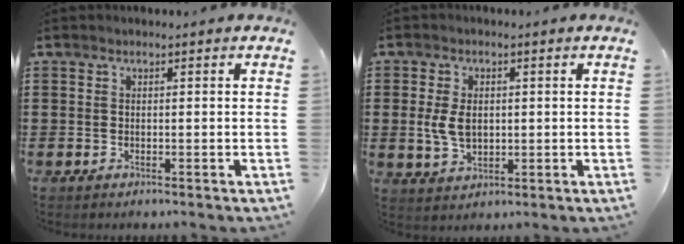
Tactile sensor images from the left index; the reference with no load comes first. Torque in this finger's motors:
{"motor_torque": [0.57, 0.42, 0.35, 0.05]}